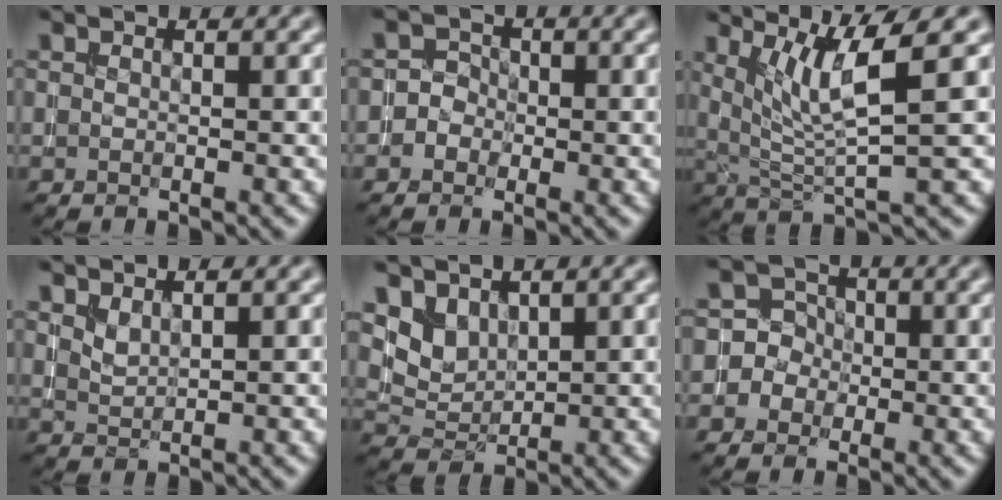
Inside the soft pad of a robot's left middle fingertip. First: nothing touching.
{"total": 1.9, "force": [-0.4, 1.8, 0.5], "torque": [0.017, 0.007, -0.017]}
{"total": 5.6, "force": [2.2, 0.9, 5.0], "torque": [-0.094, -0.004, 0.044]}
{"total": 1.3, "force": [1.1, 0.3, 0.7], "torque": [-0.020, -0.002, 0.025]}
{"total": 2.9, "force": [2.2, 1.7, 1.1], "torque": [-0.031, -0.011, 0.049]}
{"total": 4.3, "force": [-0.5, 4.3, 0.6], "torque": [0.024, 0.025, -0.032]}